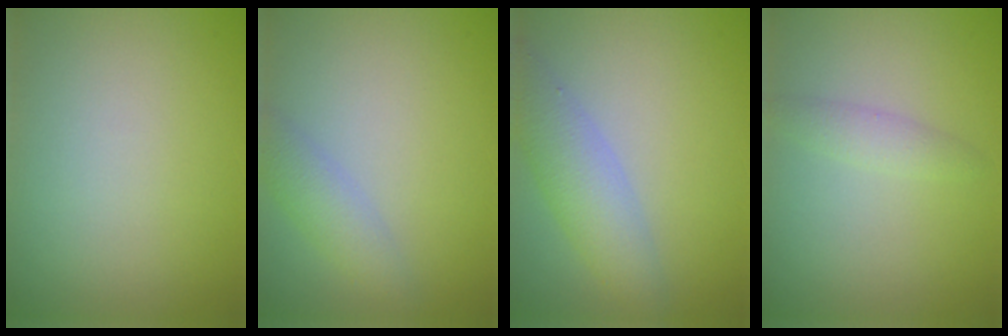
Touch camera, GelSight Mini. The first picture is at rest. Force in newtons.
{"total": 2.3, "press": 2.3, "slide": 0.0}
{"total": 3.1, "press": 3.1, "slide": 0.3}
{"total": 1.5, "press": 1.5, "slide": 0.1}